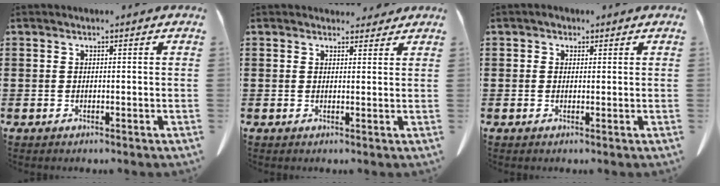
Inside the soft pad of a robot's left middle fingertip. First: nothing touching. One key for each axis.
{"total": 2.4, "fx": 2.2, "fy": 0.9, "fz": 0.4, "tx": -0.005, "ty": -0.002, "tz": 0.040}
{"total": 1.0, "fx": 0.5, "fy": 0.9, "fz": 0.2, "tx": -0.008, "ty": 0.005, "tz": 0.009}